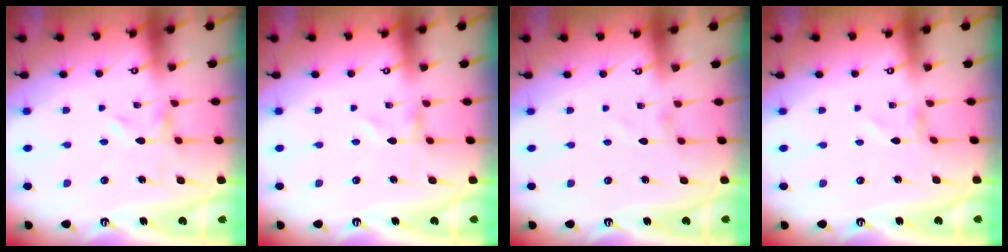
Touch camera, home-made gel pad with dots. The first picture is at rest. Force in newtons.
{"total": 0.0}
{"total": 0.9, "press": 0.9, "slide": 0.1}
{"total": 0.7, "press": 0.7, "slide": 0.1}